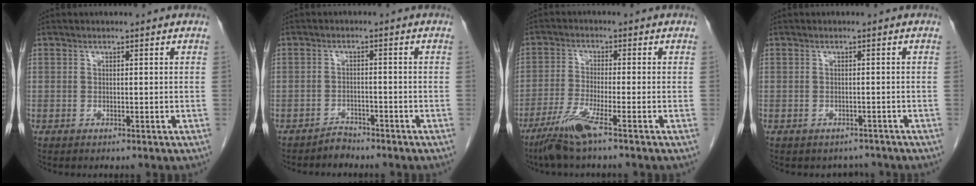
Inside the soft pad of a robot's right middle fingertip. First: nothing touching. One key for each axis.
{"total": 2.0, "fx": -1.9, "fy": 0.6, "fz": -0.2, "tx": 0.004, "ty": -0.001, "tz": -0.031}
{"total": 6.3, "fx": -4.2, "fy": -0.5, "fz": 4.7, "tx": -0.097, "ty": -0.020, "tz": -0.087}
{"total": 2.6, "fx": -2.3, "fy": 1.3, "fz": -0.1, "tx": -0.001, "ty": 0.003, "tz": -0.031}